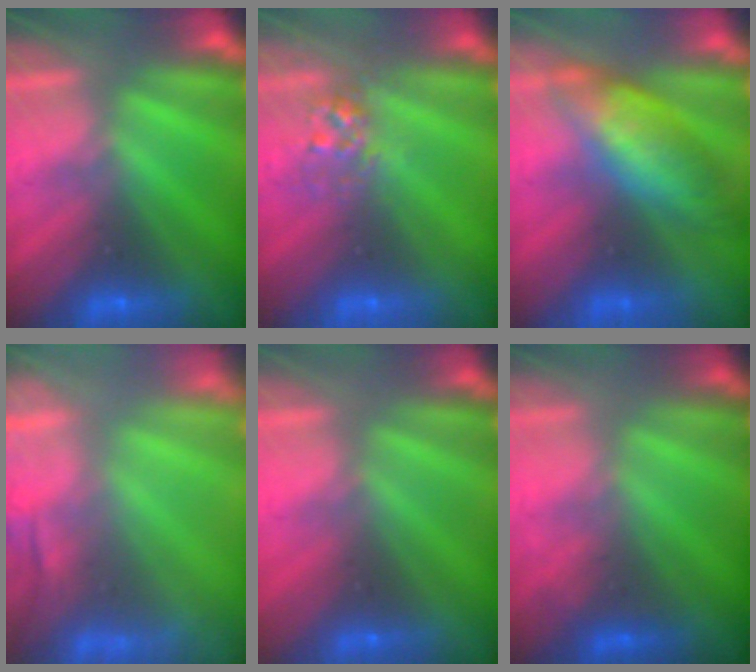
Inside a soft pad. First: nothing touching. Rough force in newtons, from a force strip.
{"total": 2.8}
{"total": 7.8}
{"total": 7.7}
{"total": 2.7}
{"total": 1.9}